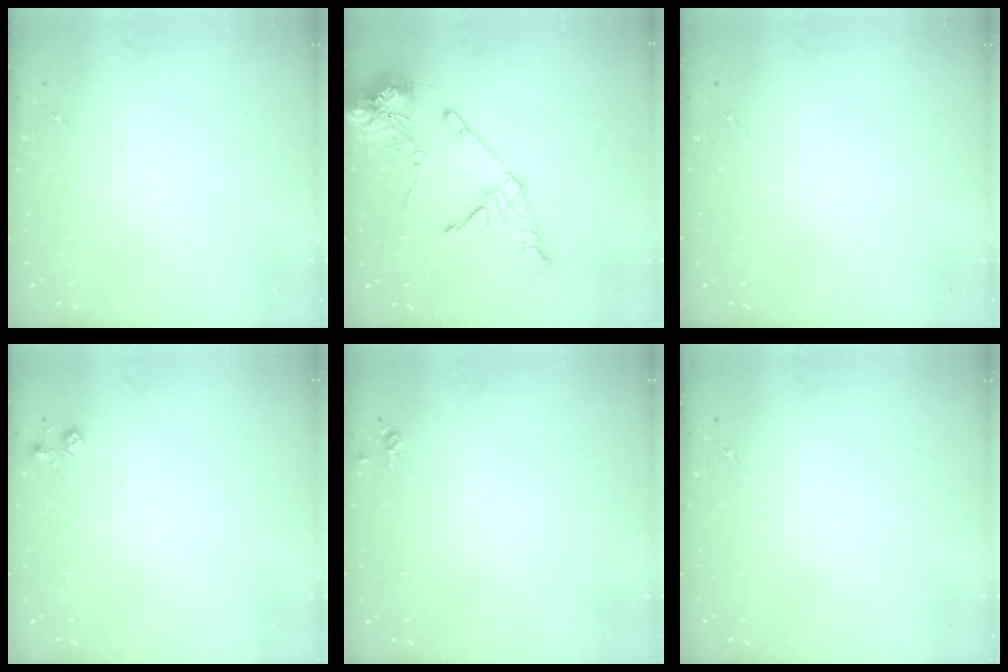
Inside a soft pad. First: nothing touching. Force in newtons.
{"total": 15.5, "press": 15.3, "slide": 2.3}
{"total": 0.0}
{"total": 4.4, "press": 4.4, "slide": 0.7}
{"total": 4.7, "press": 4.7, "slide": 0.7}
{"total": 0.0}